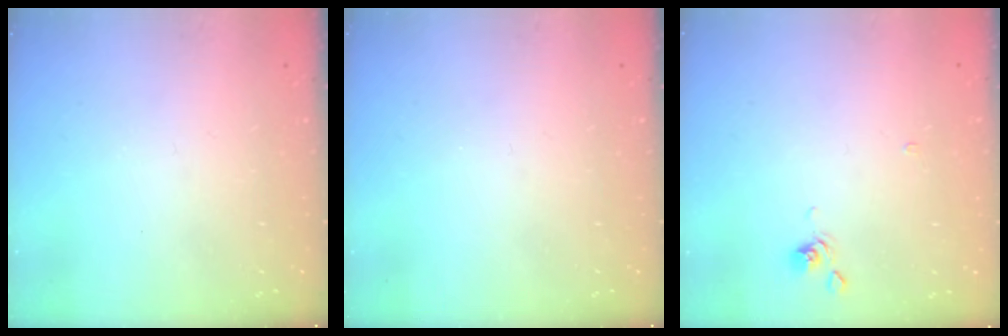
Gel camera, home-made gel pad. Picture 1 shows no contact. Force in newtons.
{"total": 0.0}
{"total": 2.2, "press": 2.1, "slide": 0.4}